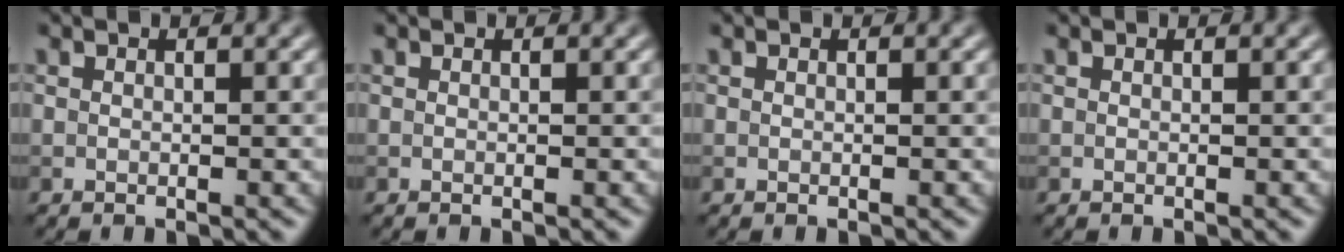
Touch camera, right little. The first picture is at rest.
{"total": 0.0}
{"total": 0.0}
{"total": 0.0}